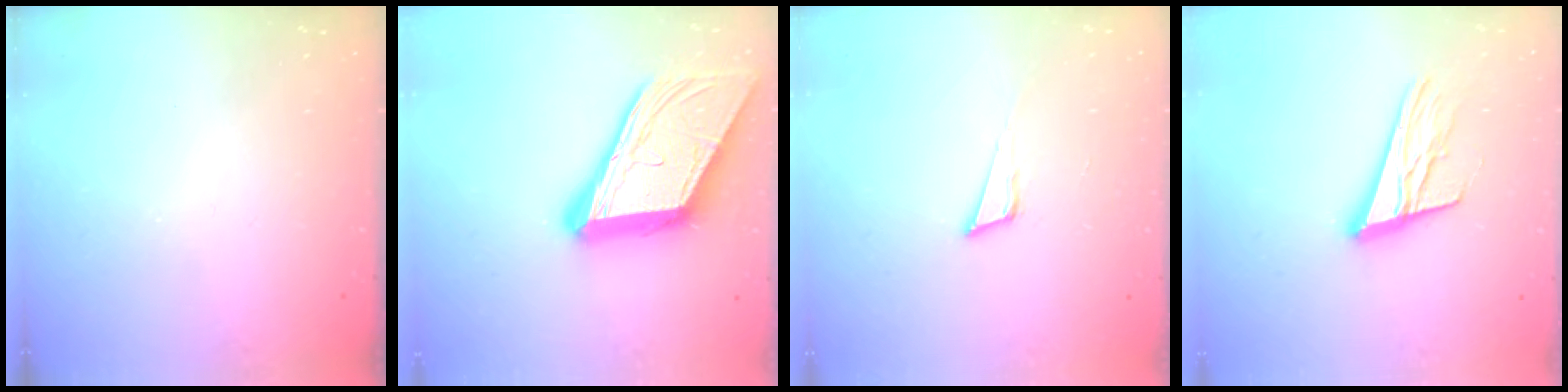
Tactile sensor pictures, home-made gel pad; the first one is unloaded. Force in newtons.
{"total": 22.4, "press": 22.2, "slide": 2.6}
{"total": 6.4, "press": 5.8, "slide": 2.6}
{"total": 15.9, "press": 15.6, "slide": 2.7}